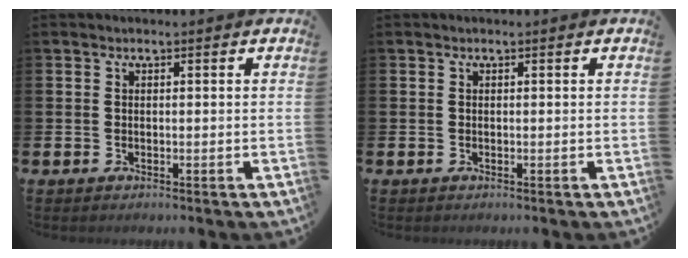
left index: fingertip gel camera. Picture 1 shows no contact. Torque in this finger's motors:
{"motor_torque": [0.00, 0.00, 0.00, 0.00]}